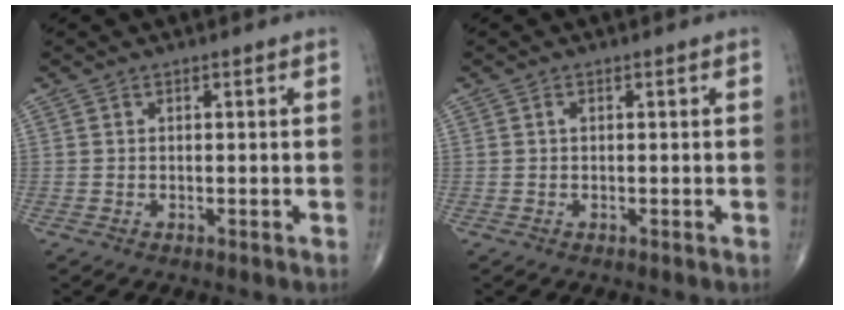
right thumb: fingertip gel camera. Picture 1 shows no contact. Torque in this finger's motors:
{"motor_torque": [0.45, 0.38, 0.42, 0.01, -0.01]}